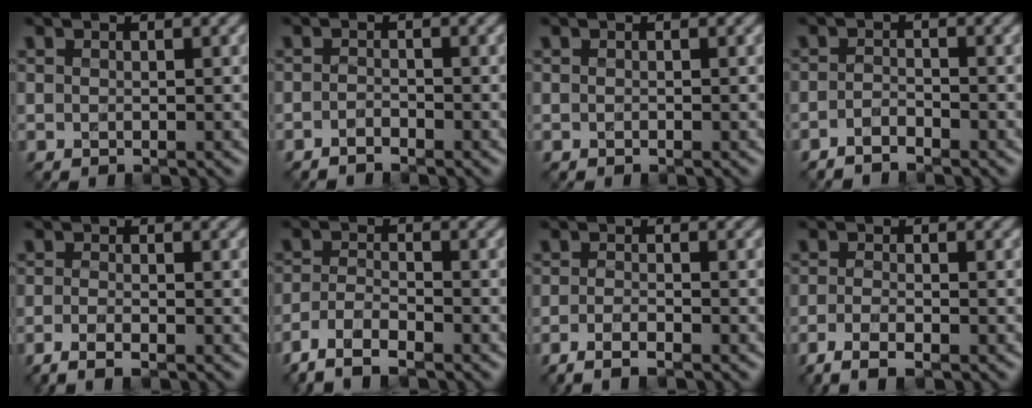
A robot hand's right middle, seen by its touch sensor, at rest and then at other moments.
{"total": 1.0, "force": [-0.9, 0.2, 0.5], "torque": [-0.008, 0.000, -0.018]}
{"total": 0.0}
{"total": 1.3, "force": [-1.1, 0.2, 0.7], "torque": [-0.013, 0.001, -0.025]}
{"total": 2.3, "force": [-1.3, 0.6, 1.7], "torque": [-0.032, -0.007, -0.032]}
{"total": 4.4, "force": [-3.4, 1.2, 2.4], "torque": [-0.049, -0.006, -0.073]}
{"total": 2.5, "force": [-1.6, 0.6, 1.8], "torque": [-0.033, -0.005, -0.038]}
{"total": 2.9, "force": [-1.8, 0.8, 2.1], "torque": [-0.047, -0.008, -0.043]}